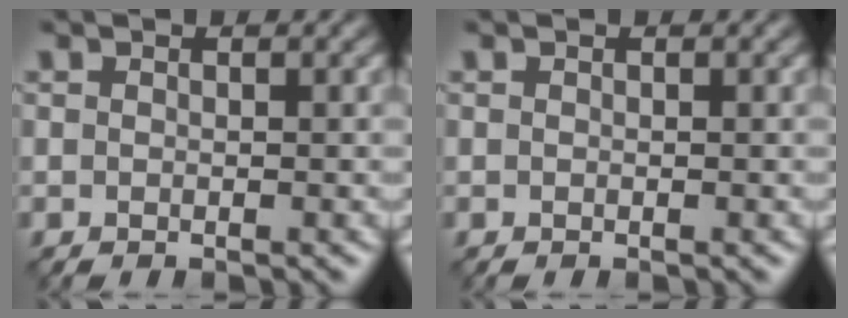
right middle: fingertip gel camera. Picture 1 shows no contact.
{"total": 0.0}